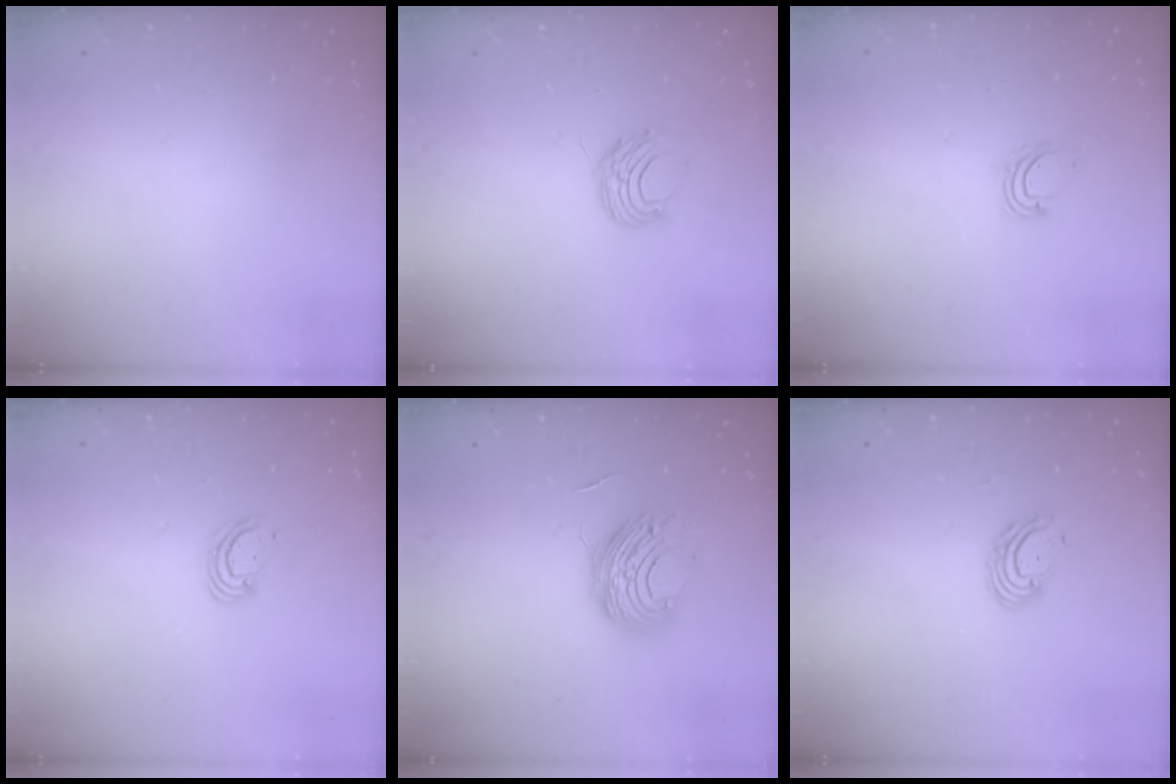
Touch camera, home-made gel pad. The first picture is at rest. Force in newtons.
{"total": 7.6, "press": 7.6, "slide": 0.5}
{"total": 4.9, "press": 4.9, "slide": 0.4}
{"total": 2.8, "press": 2.8, "slide": 0.3}
{"total": 11.4, "press": 11.3, "slide": 0.5}
{"total": 5.7, "press": 5.7, "slide": 0.9}